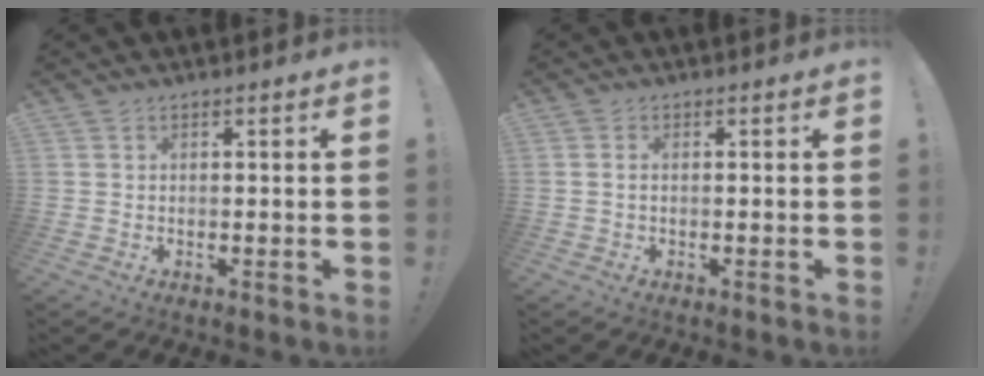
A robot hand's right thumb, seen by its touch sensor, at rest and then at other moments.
{"total": 0.8, "force": [-0.1, 0.4, 0.7], "torque": [-0.021, 0.005, -0.002]}